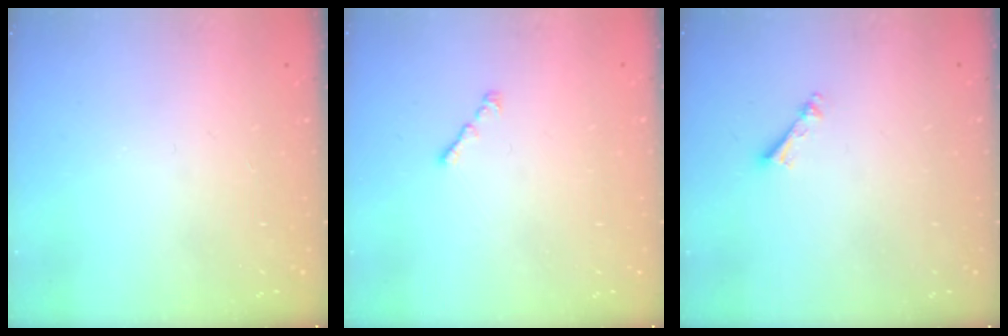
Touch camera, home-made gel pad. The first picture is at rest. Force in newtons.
{"total": 1.0, "press": 0.9, "slide": 0.5}
{"total": 3.4, "press": 3.4, "slide": 0.4}